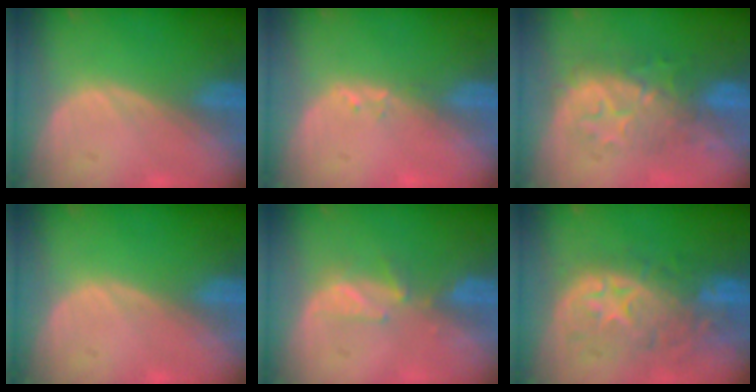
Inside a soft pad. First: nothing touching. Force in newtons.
{"total": 1.0, "press": 0.9, "slide": 0.5}
{"total": 8.1, "press": 8.0, "slide": 1.1}
{"total": 0.0}
{"total": 3.0, "press": 2.9, "slide": 0.8}
{"total": 10.4, "press": 9.4, "slide": 4.3}